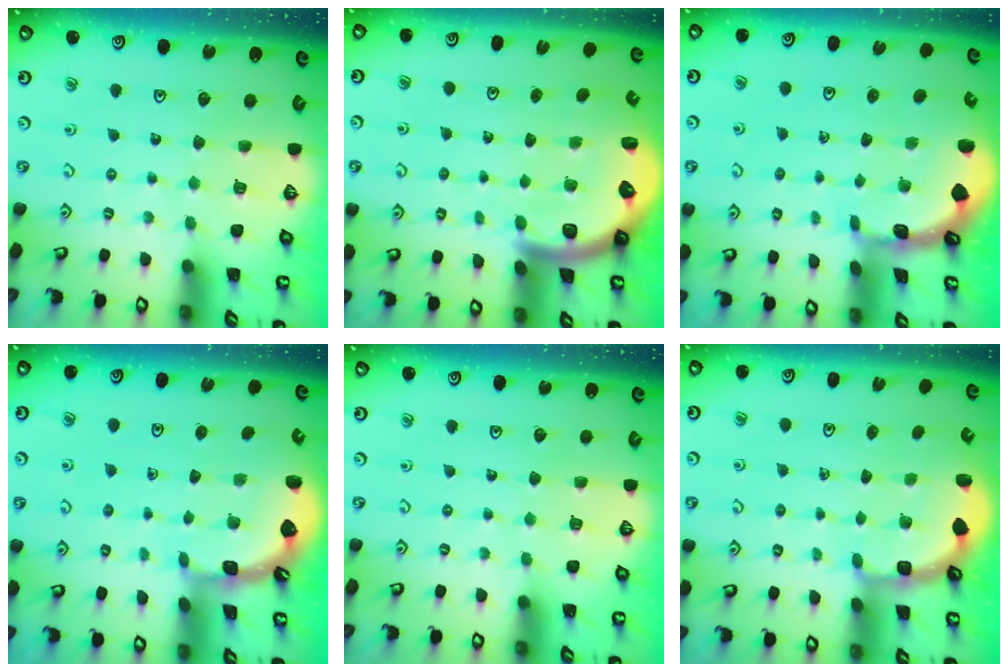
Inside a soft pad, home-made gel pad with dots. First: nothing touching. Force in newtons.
{"total": 4.3, "press": 4.2, "slide": 1.1}
{"total": 1.1, "press": 1.1, "slide": 0.2}
{"total": 0.9, "press": 0.9, "slide": 0.2}
{"total": 0.0}
{"total": 2.9, "press": 2.5, "slide": 1.4}